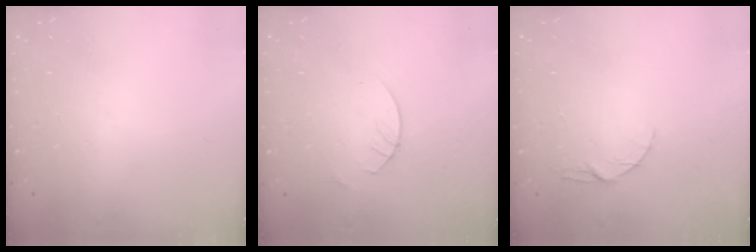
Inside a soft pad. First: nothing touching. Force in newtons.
{"total": 2.4, "press": 2.4, "slide": 0.1}
{"total": 4.0, "press": 3.9, "slide": 0.4}